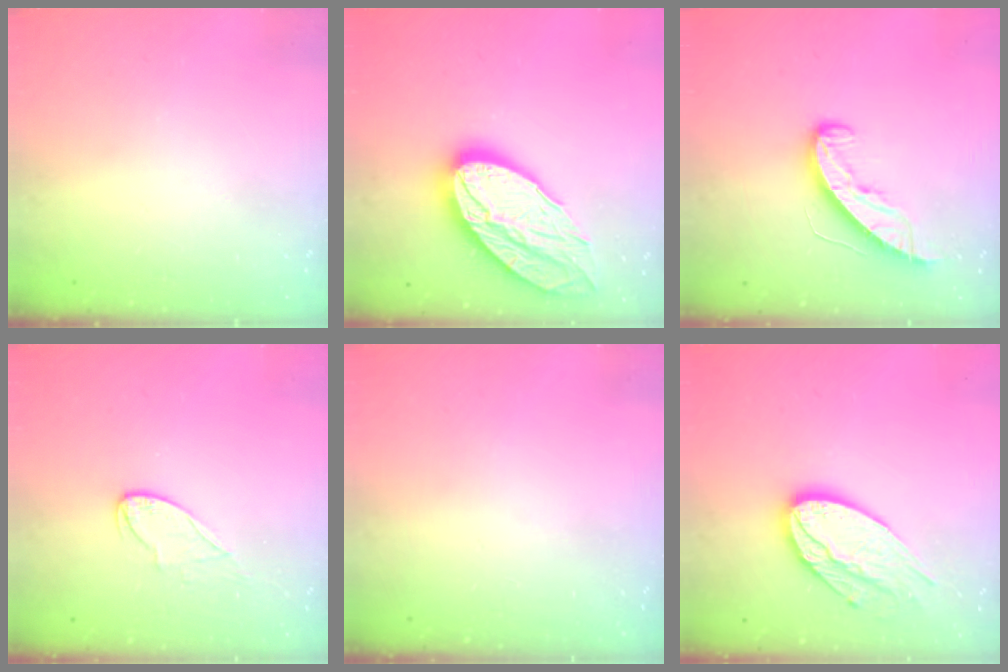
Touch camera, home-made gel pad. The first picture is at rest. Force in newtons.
{"total": 22.5, "press": 22.4, "slide": 1.8}
{"total": 8.5, "press": 8.5, "slide": 0.4}
{"total": 6.4, "press": 6.4, "slide": 0.2}
{"total": 0.0}
{"total": 15.8, "press": 15.8, "slide": 1.2}